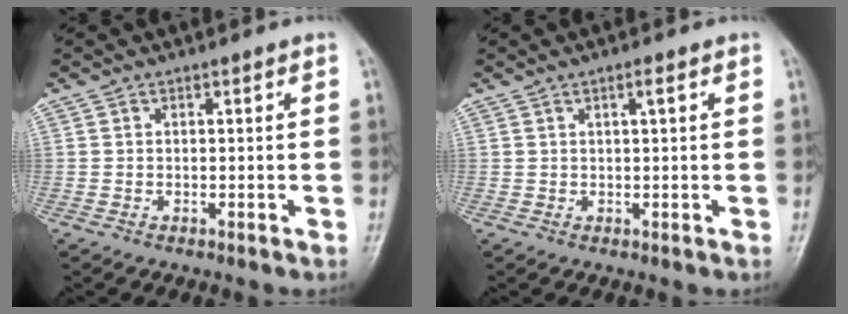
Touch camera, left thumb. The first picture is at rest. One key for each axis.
{"total": 1.2, "fx": 0.5, "fy": 0.1, "fz": 1.1, "tx": -0.021, "ty": 0.002, "tz": 0.008}